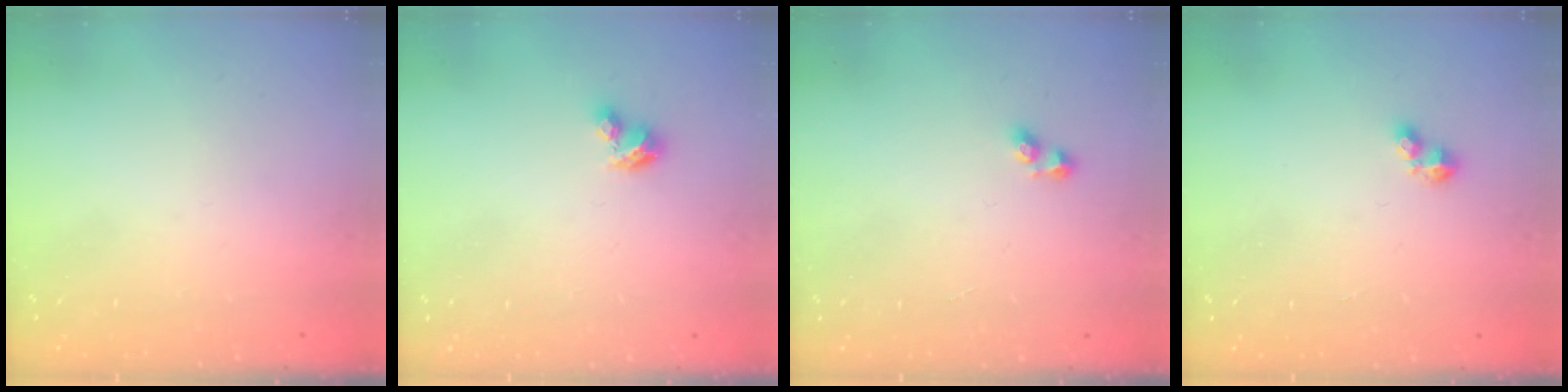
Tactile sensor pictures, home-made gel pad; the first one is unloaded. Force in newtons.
{"total": 3.1, "press": 3.1, "slide": 0.5}
{"total": 2.5, "press": 2.2, "slide": 1.3}
{"total": 2.8, "press": 2.8, "slide": 0.4}